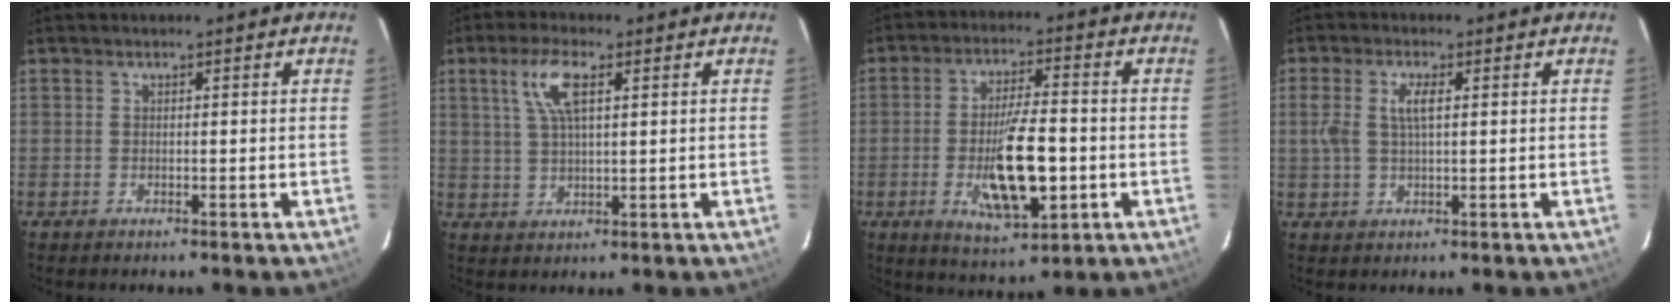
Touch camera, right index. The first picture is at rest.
{"total": 6.7, "force": [2.6, 2.0, 5.8], "torque": [-0.117, 0.009, 0.052]}
{"total": 13.2, "force": [-3.1, 4.2, 12.1], "torque": [-0.224, -0.014, -0.046]}
{"total": 4.6, "force": [1.0, 1.8, 4.1], "torque": [-0.084, 0.006, 0.021]}